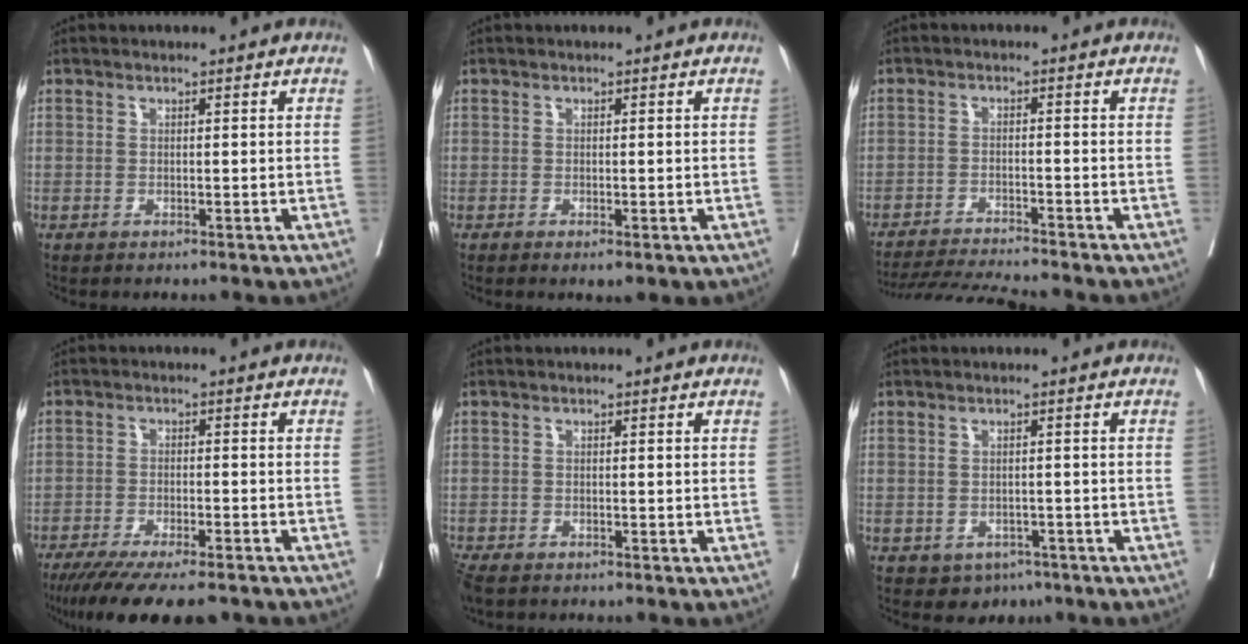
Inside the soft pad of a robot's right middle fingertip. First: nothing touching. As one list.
[{"total": 1.9, "force": [-1.0, 0.8, 1.4], "torque": [-0.019, -0.005, -0.008]}, {"total": 8.8, "force": [-8.4, -1.0, 2.5], "torque": [-0.036, -0.011, -0.141]}, {"total": 13.0, "force": [-10.5, 3.0, 7.1], "torque": [-0.110, -0.024, -0.160]}, {"total": 3.9, "force": [-3.0, 1.7, 1.8], "torque": [-0.038, -0.010, -0.054]}, {"total": 3.4, "force": [-2.0, 2.5, 0.9], "torque": [-0.004, 0.005, -0.022]}]